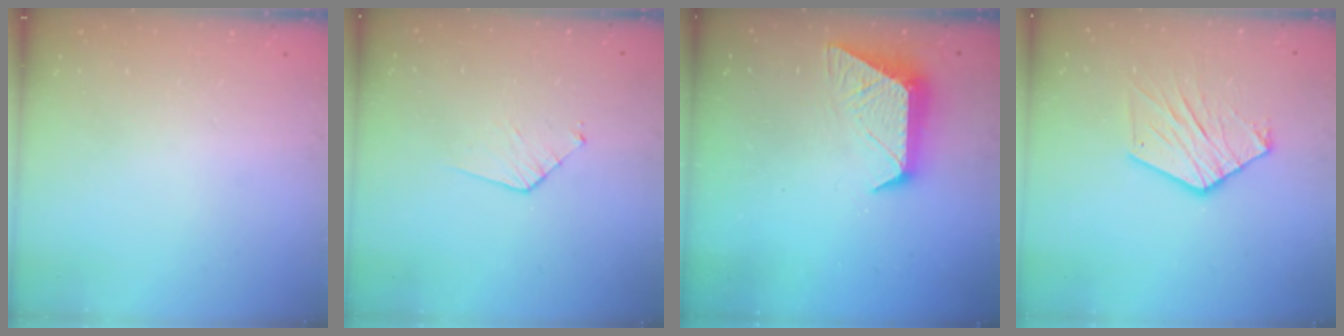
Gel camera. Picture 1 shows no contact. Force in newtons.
{"total": 5.0, "press": 5.0, "slide": 0.4}
{"total": 10.0, "press": 10.0, "slide": 0.5}
{"total": 11.3, "press": 11.2, "slide": 0.6}